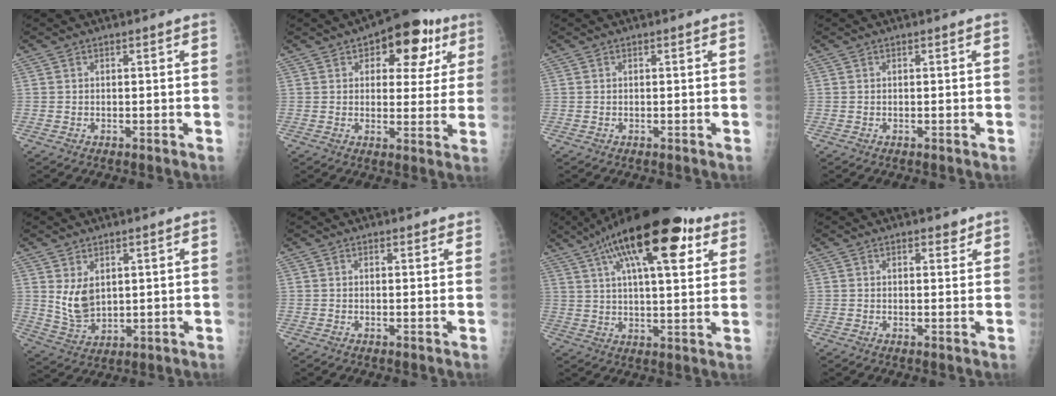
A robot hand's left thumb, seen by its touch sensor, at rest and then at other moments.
{"total": 14.0, "force": [6.5, 7.5, 9.8], "torque": [-0.072, -0.005, 0.080]}
{"total": 0.0}
{"total": 0.0}
{"total": 6.6, "force": [2.3, 4.1, 4.6], "torque": [-0.071, -0.021, 0.059]}
{"total": 1.4, "force": [1.2, 0.5, 0.6], "torque": [-0.001, -0.004, 0.013]}
{"total": 22.6, "force": [11.4, 7.9, 17.9], "torque": [-0.268, -0.005, 0.174]}
{"total": 2.6, "force": [1.8, 1.2, 1.4], "torque": [-0.004, -0.009, 0.023]}